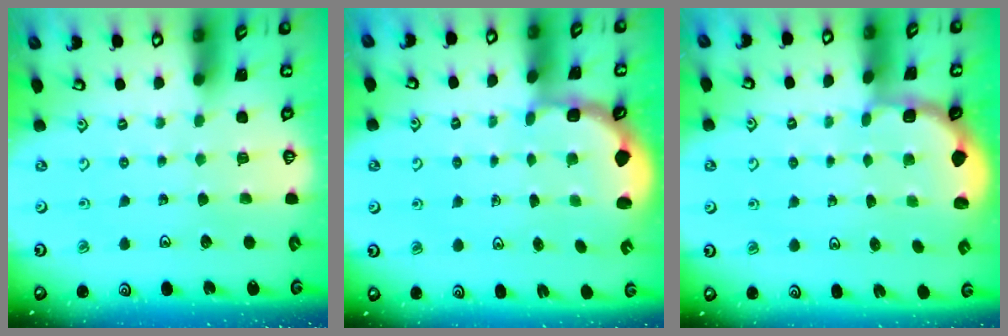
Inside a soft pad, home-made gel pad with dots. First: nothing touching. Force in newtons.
{"total": 2.7, "press": 2.0, "slide": 1.7}
{"total": 1.8, "press": 1.6, "slide": 0.8}